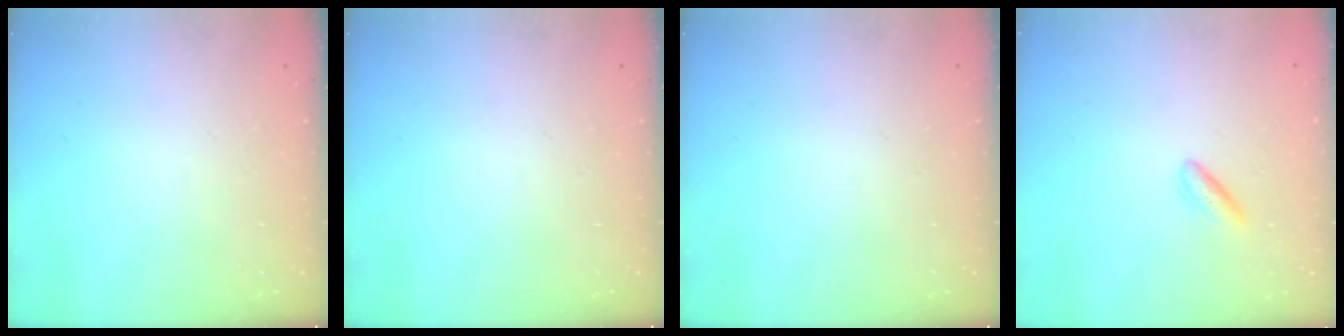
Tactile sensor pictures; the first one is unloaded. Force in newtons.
{"total": 0.0}
{"total": 0.0}
{"total": 3.0, "press": 2.7, "slide": 1.2}